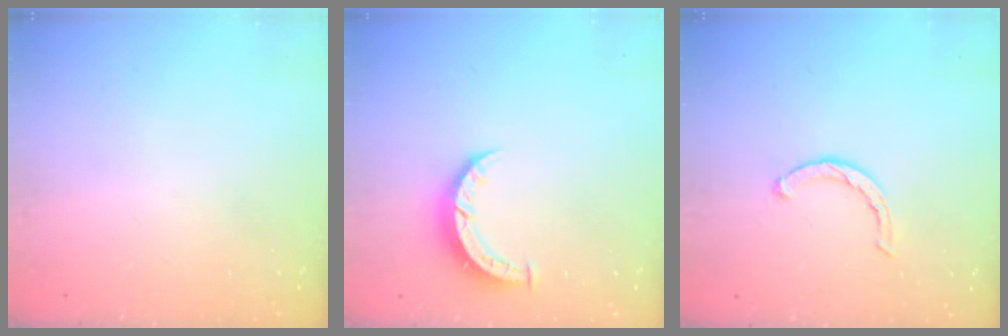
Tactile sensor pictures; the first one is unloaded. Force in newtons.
{"total": 5.1, "press": 5.1, "slide": 0.5}
{"total": 2.1, "press": 2.1, "slide": 0.3}